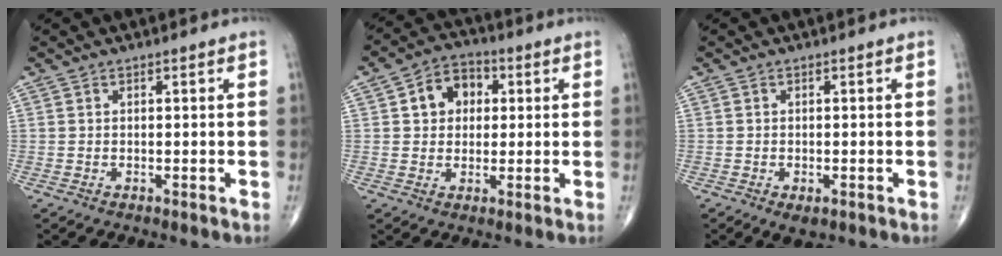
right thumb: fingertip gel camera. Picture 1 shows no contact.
{"total": 7.9, "force": [1.8, 6.2, 4.6], "torque": [-0.043, 0.011, 0.022]}
{"total": 2.7, "force": [-1.2, 1.4, 2.0], "torque": [-0.030, 0.001, -0.012]}